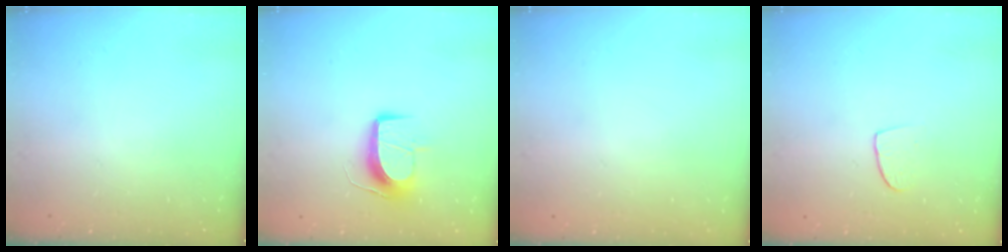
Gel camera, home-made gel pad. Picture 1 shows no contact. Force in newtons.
{"total": 10.2, "press": 10.2, "slide": 0.0}
{"total": 0.0}
{"total": 6.3, "press": 6.3, "slide": 0.5}